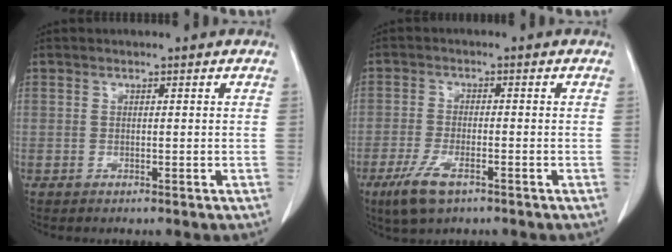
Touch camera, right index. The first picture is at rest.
{"total": 6.0, "force": [-3.6, 1.7, 4.5], "torque": [-0.098, -0.013, -0.063]}